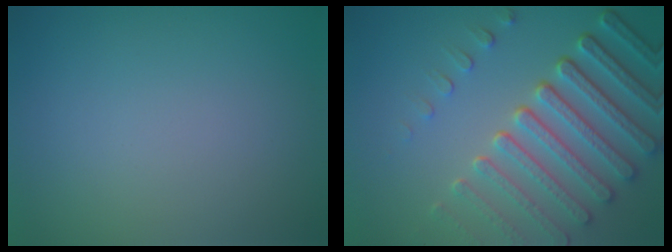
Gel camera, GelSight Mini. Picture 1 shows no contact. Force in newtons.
{"total": 7.4, "press": 5.6, "slide": 4.9}